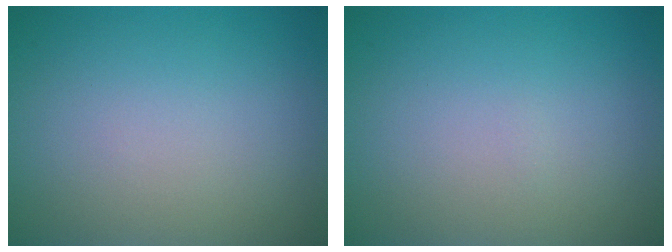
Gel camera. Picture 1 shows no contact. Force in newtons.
{"total": 0.0}